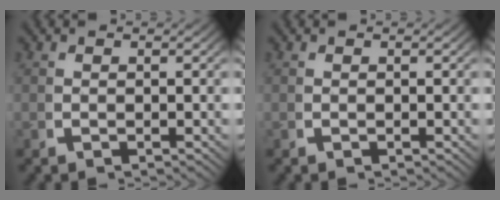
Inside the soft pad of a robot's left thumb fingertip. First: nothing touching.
{"total": 0.0}